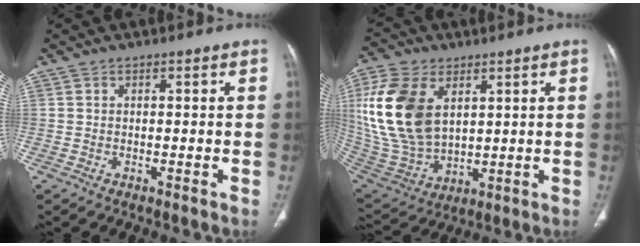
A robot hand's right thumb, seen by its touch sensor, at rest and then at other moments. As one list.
[{"total": 21.0, "force": [5.6, 13.2, 15.4], "torque": [-0.319, -0.025, 0.120]}]